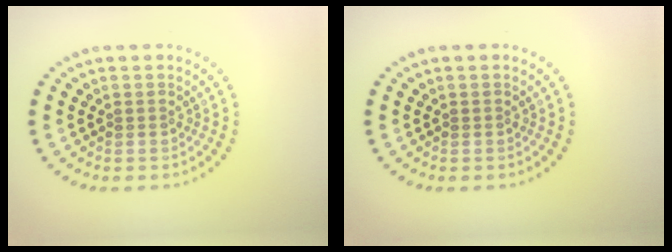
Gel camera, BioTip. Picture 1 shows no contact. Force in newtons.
{"total": 0.0}